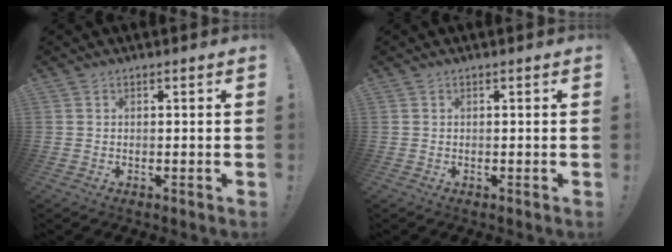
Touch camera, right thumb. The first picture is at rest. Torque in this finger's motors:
{"motor_torque": [0.00, 0.00, -0.15, 0.15, 0.00]}